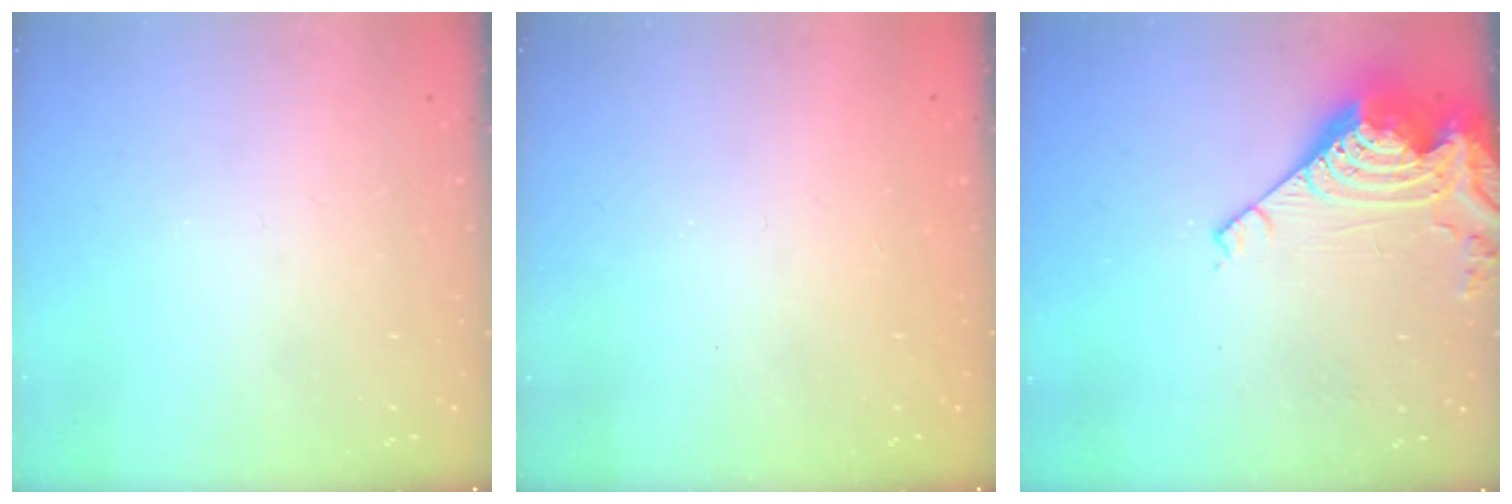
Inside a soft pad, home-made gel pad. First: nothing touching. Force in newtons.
{"total": 0.9, "press": 0.9, "slide": 0.1}
{"total": 10.1, "press": 10.1, "slide": 1.1}